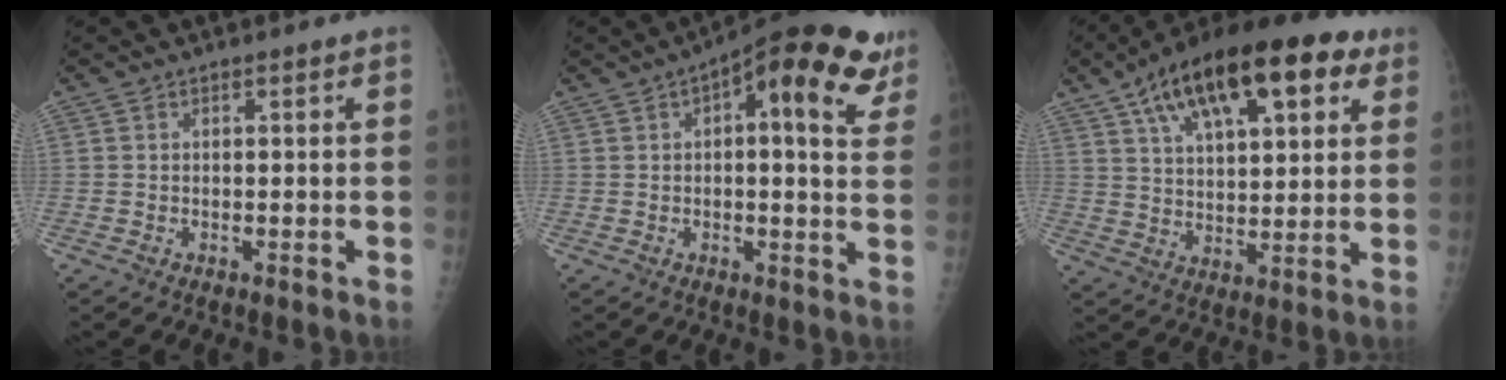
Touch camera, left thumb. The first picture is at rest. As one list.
[{"total": 17.2, "force": [8.0, 6.1, 13.9], "torque": [-0.164, -0.005, 0.099]}, {"total": 22.3, "force": [11.5, 9.9, 16.3], "torque": [-0.241, -0.004, 0.184]}]